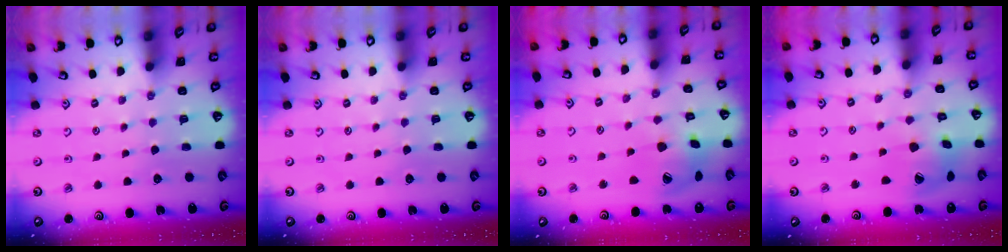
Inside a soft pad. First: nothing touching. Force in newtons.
{"total": 0.0}
{"total": 13.4, "press": 13.3, "slide": 1.8}
{"total": 12.0, "press": 12.0, "slide": 1.4}